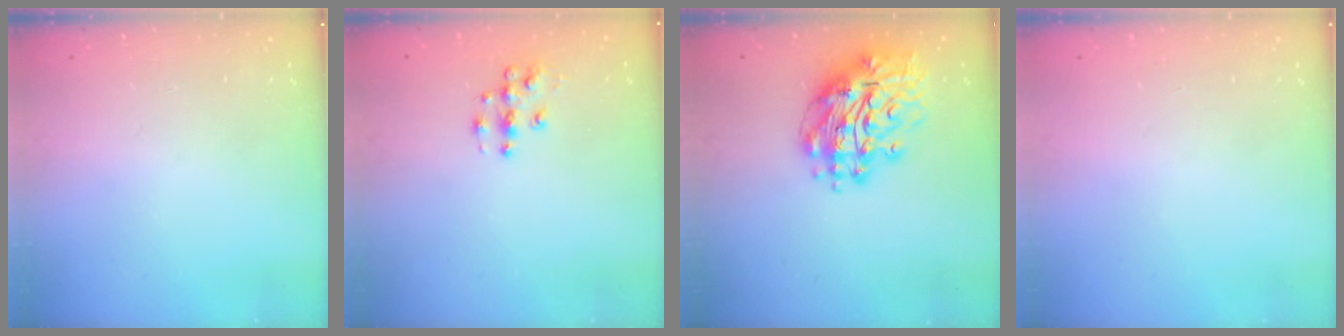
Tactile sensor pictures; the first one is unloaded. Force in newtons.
{"total": 5.9, "press": 5.9, "slide": 0.4}
{"total": 14.3, "press": 14.2, "slide": 1.9}
{"total": 0.0}